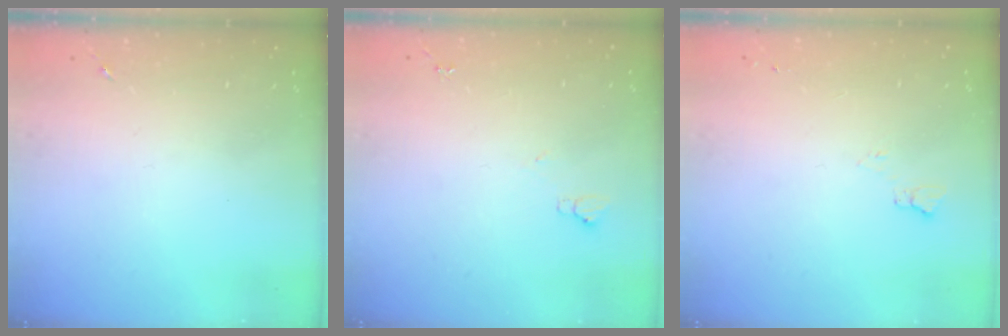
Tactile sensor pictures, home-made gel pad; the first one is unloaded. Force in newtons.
{"total": 4.9, "press": 4.8, "slide": 0.7}
{"total": 4.6, "press": 4.5, "slide": 0.6}